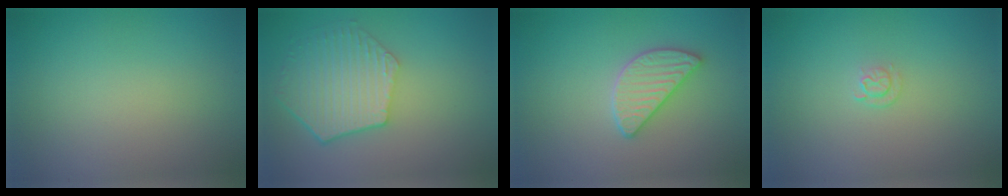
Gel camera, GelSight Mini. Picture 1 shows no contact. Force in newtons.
{"total": 5.7, "press": 4.6, "slide": 3.4}
{"total": 2.9, "press": 2.8, "slide": 0.9}
{"total": 0.9, "press": 0.6, "slide": 0.6}